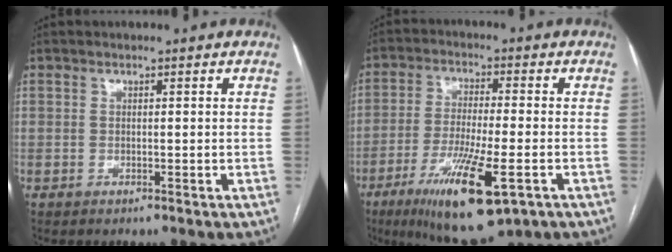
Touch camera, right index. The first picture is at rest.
{"total": 14.6, "force": [-6.9, 2.5, 12.6], "torque": [-0.236, -0.033, -0.109]}